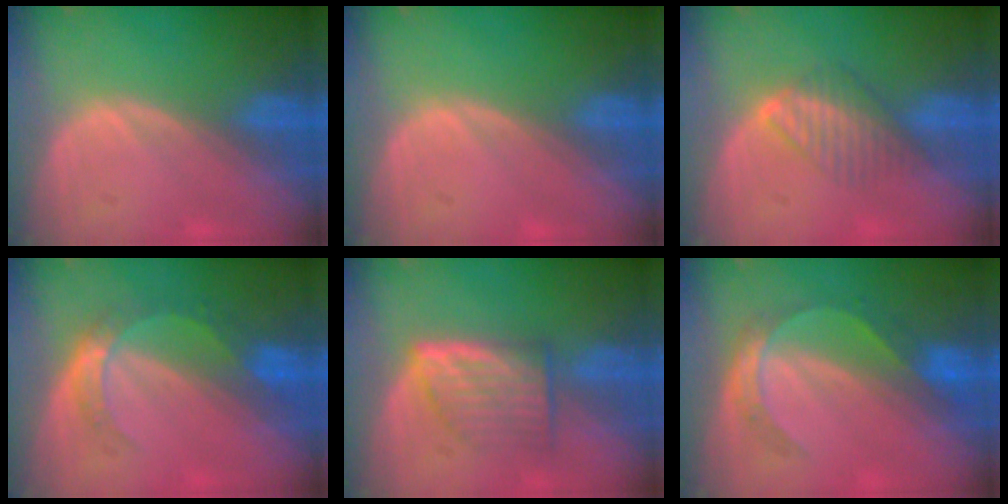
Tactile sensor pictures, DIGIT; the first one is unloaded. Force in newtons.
{"total": 0.0}
{"total": 4.1, "press": 4.1, "slide": 0.8}
{"total": 5.2, "press": 4.7, "slide": 2.3}
{"total": 6.3, "press": 6.0, "slide": 1.7}
{"total": 5.0, "press": 4.8, "slide": 1.2}